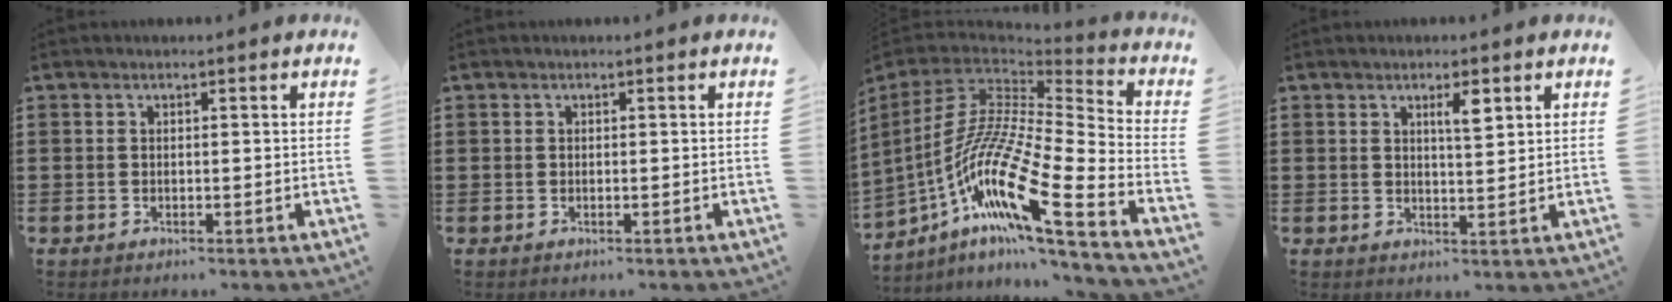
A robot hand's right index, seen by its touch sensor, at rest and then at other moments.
{"total": 0.0}
{"total": 15.9, "force": [-8.0, 2.9, 13.5], "torque": [-0.310, -0.025, -0.174]}
{"total": 3.2, "force": [1.8, 0.7, 2.6], "torque": [-0.046, 0.002, 0.027]}